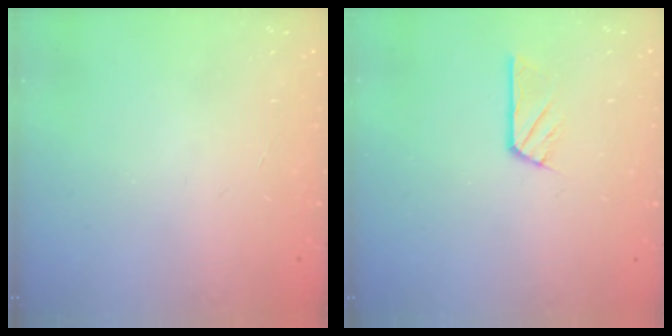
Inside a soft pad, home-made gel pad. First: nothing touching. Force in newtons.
{"total": 3.5, "press": 3.5, "slide": 0.2}